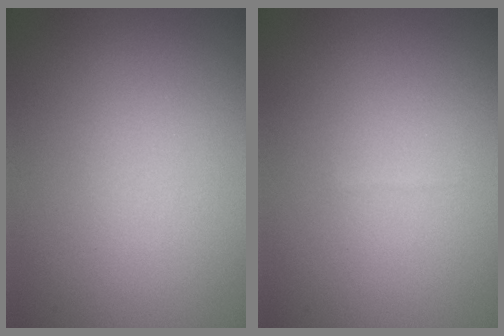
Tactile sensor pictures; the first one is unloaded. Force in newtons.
{"total": 0.0}